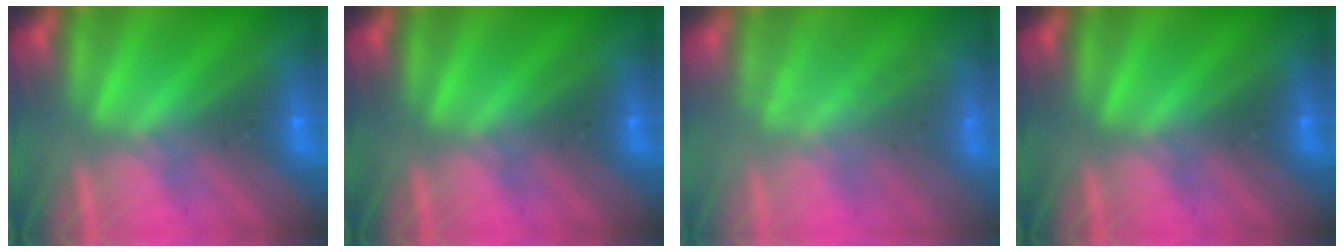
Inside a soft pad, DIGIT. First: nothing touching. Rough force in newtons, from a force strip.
{"total": 0.0}
{"total": 1.8}
{"total": 0.0}